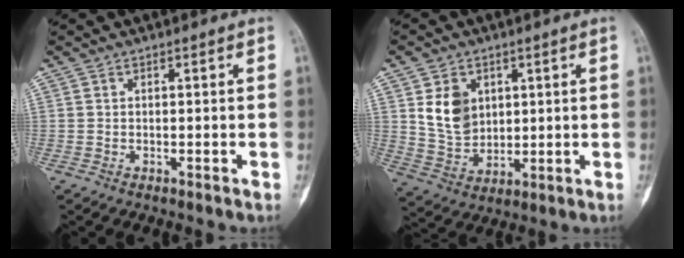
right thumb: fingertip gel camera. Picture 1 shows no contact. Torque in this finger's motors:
{"motor_torque": [0.15, 0.19, 0.31, -0.11, 0.05]}